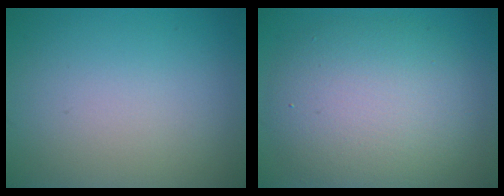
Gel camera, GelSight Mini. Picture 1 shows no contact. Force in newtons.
{"total": 8.0, "press": 8.0, "slide": 0.5}